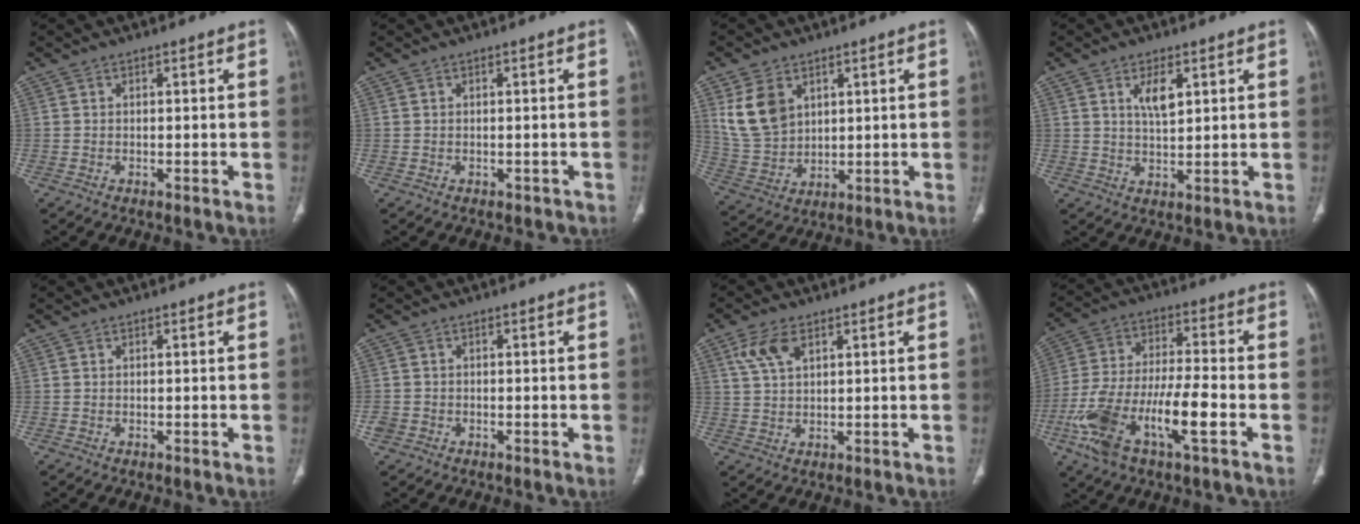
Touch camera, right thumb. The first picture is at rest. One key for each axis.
{"total": 0.9, "fx": -0.3, "fy": 0.9, "fz": 0.2, "tx": -0.002, "ty": 0.011, "tz": 0.003}
{"total": 10.3, "fx": 4.4, "fy": 7.3, "fz": 5.8, "tx": -0.098, "ty": -0.016, "tz": 0.106}
{"total": 4.9, "fx": 2.1, "fy": 2.1, "fz": 3.9, "tx": -0.065, "ty": -0.016, "tz": 0.040}
{"total": 0.0}
{"total": 1.9, "fx": -0.9, "fy": 1.6, "fz": 0.5, "tx": -0.010, "ty": 0.007, "tz": -0.018}
{"total": 5.5, "fx": 2.7, "fy": 2.8, "fz": 3.9, "tx": -0.083, "ty": -0.001, "tz": 0.059}
{"total": 17.0, "fx": -6.4, "fy": 5.1, "fz": 14.9, "tx": -0.311, "ty": 0.025, "tz": -0.117}